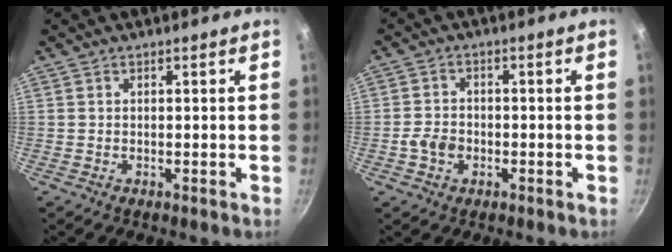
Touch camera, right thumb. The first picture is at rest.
{"total": 4.1, "force": [-1.5, 3.2, 2.2], "torque": [-0.039, 0.018, -0.028]}